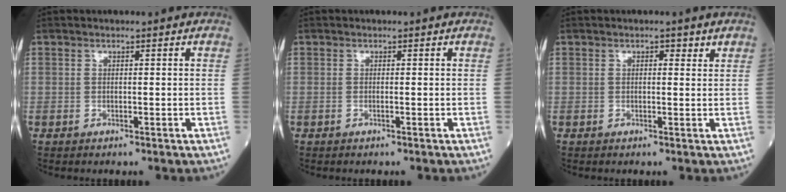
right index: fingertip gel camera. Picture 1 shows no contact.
{"total": 0.0}
{"total": 1.2, "force": [0.7, 0.6, 0.7], "torque": [-0.006, 0.003, 0.007]}